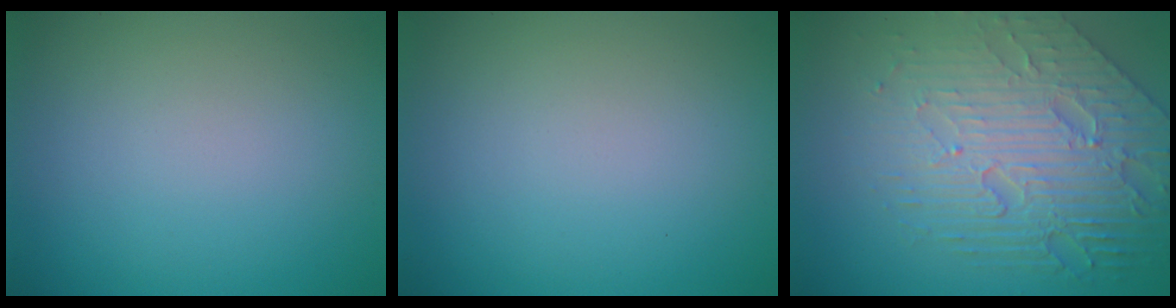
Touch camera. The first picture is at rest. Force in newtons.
{"total": 0.0}
{"total": 8.3, "press": 5.7, "slide": 6.1}